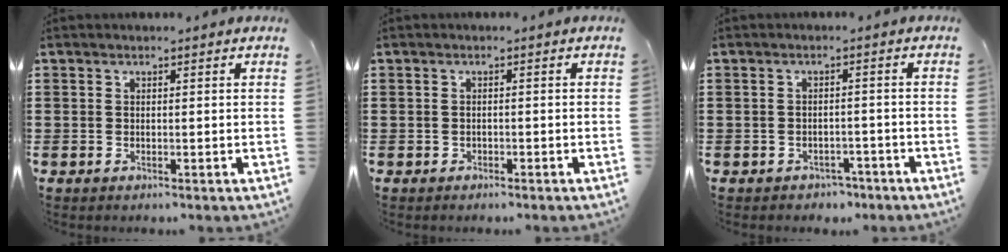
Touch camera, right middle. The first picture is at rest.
{"total": 0.6, "force": [-0.5, 0.2, 0.1], "torque": [-0.004, 0.000, -0.011]}
{"total": 1.8, "force": [-1.7, 0.6, 0.0], "torque": [-0.009, 0.000, -0.037]}